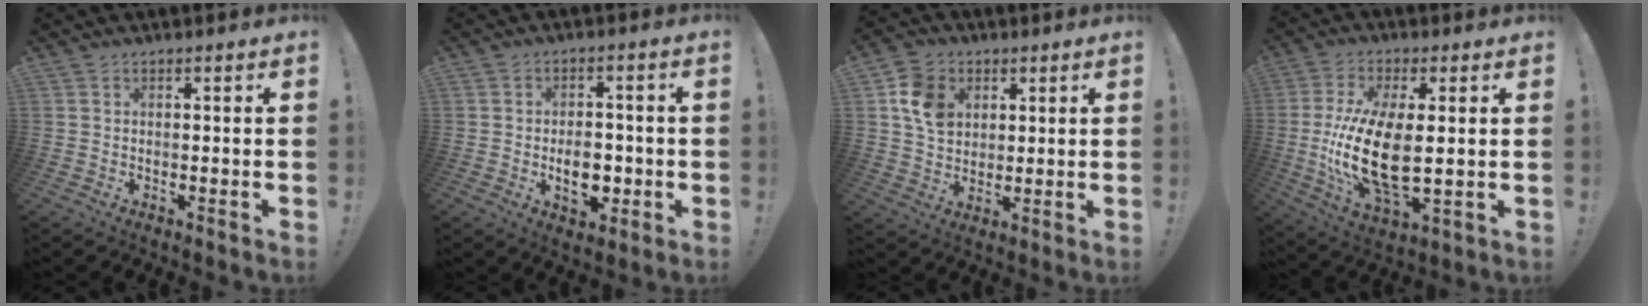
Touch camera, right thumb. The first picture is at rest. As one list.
[{"total": 8.5, "force": [-2.2, 5.6, 6.0], "torque": [-0.078, 0.010, -0.034]}, {"total": 11.1, "force": [3.8, 8.7, 5.7], "torque": [-0.079, 0.000, 0.075]}, {"total": 18.5, "force": [-0.6, 8.6, 16.4], "torque": [-0.325, -0.020, -0.006]}]